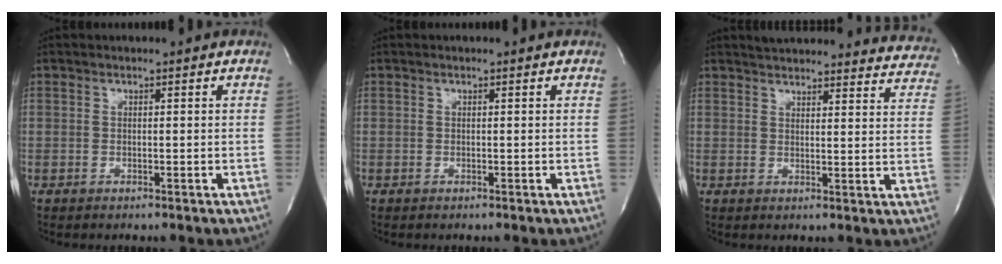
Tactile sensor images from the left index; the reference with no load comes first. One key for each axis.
{"total": 0.0}
{"total": 20.6, "fx": 19.7, "fy": 3.8, "fz": 4.7, "tx": -0.057, "ty": -0.049, "tz": 0.216}